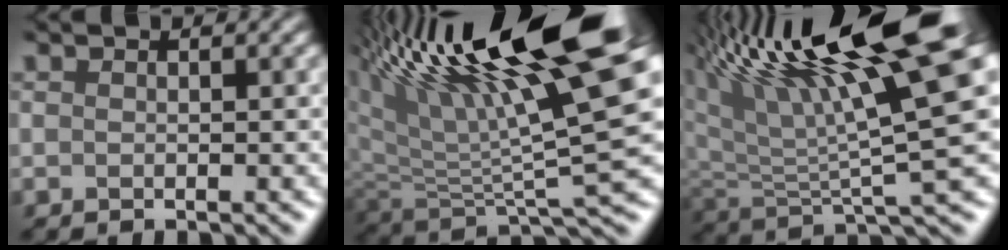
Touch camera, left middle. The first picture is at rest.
{"total": 13.8, "force": [7.4, 2.2, 11.4], "torque": [-0.219, 0.007, 0.150]}
{"total": 12.1, "force": [6.5, 1.6, 10.1], "torque": [-0.190, 0.007, 0.132]}